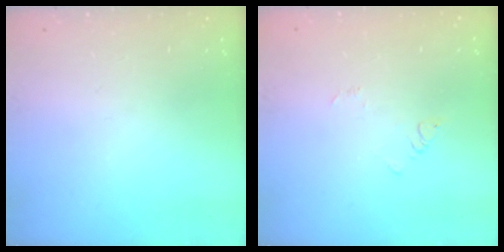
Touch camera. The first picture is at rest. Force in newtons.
{"total": 2.4, "press": 2.4, "slide": 0.3}